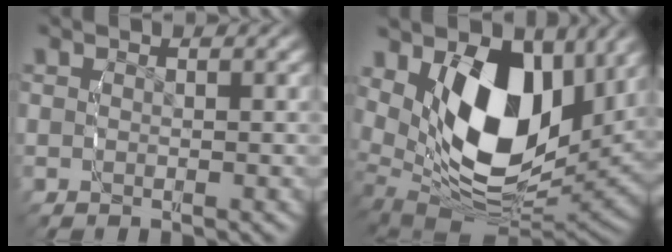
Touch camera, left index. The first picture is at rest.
{"total": 14.4, "force": [2.3, 9.8, 10.2], "torque": [-0.210, -0.039, 0.044]}